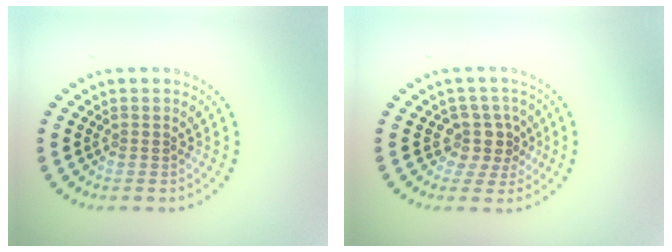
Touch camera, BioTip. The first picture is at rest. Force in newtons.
{"total": 2.7, "press": 2.1, "slide": 1.7}